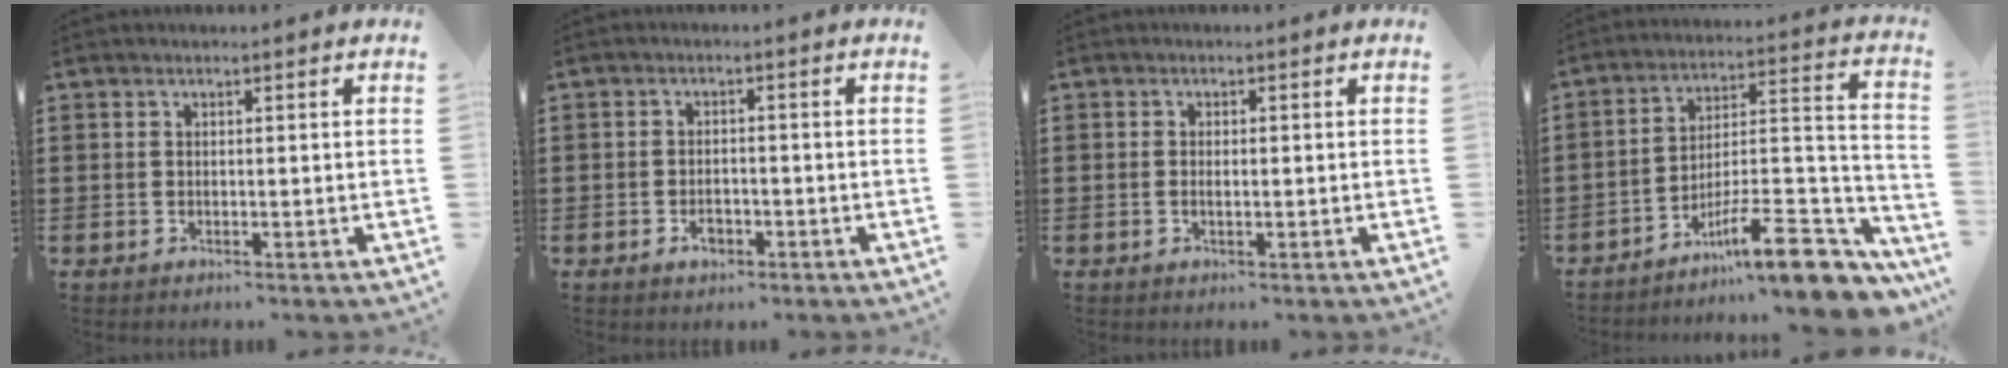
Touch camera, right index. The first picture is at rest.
{"total": 2.2, "force": [-1.2, 1.2, 1.5], "torque": [-0.029, -0.002, -0.023]}
{"total": 1.1, "force": [-0.2, 0.5, 1.0], "torque": [-0.019, 0.001, -0.004]}
{"total": 12.8, "force": [-9.1, 3.1, 8.4], "torque": [-0.105, 0.030, -0.158]}